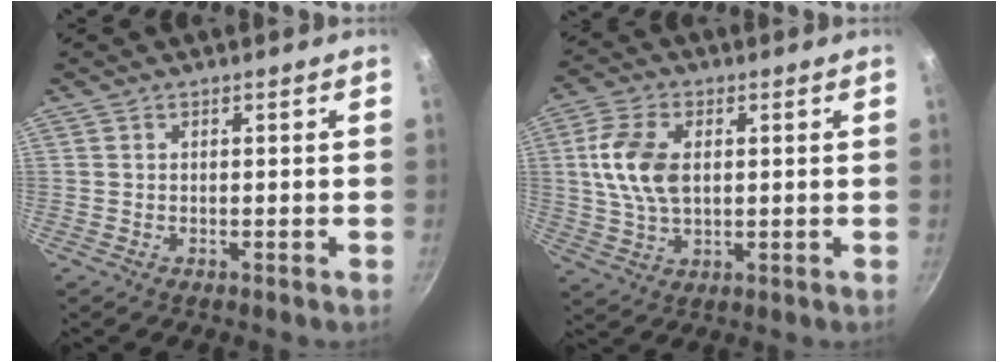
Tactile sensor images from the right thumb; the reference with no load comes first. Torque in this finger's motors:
{"motor_torque": [0.28, 0.33, 1.09, 0.08, 0.38]}